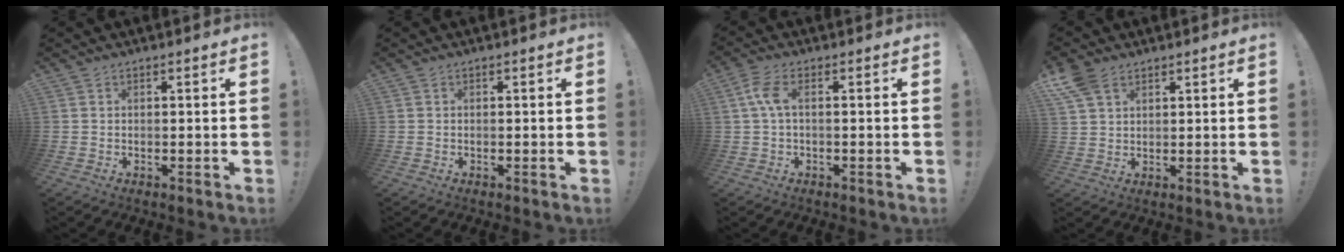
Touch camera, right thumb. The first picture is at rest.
{"total": 0.0}
{"total": 5.2, "force": [0.6, 1.7, 4.9], "torque": [-0.099, 0.004, 0.010]}
{"total": 6.8, "force": [4.0, 4.1, 3.7], "torque": [-0.082, -0.011, 0.080]}